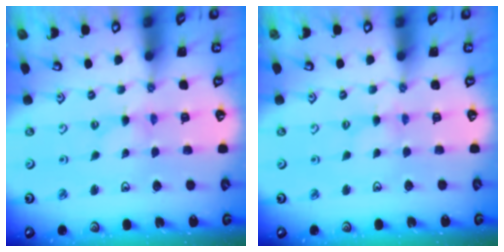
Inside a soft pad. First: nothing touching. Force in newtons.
{"total": 1.2, "press": 1.2, "slide": 0.3}